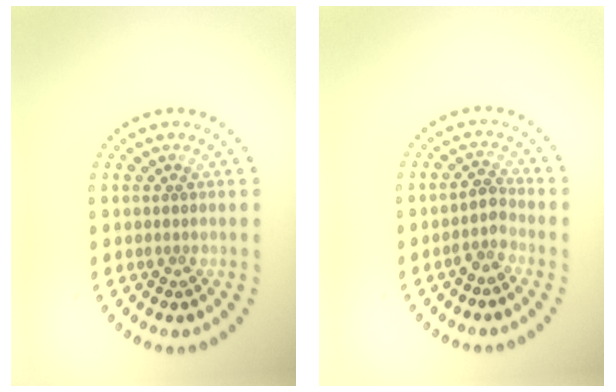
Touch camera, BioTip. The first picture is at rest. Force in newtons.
{"total": 1.8, "press": 1.4, "slide": 1.1}